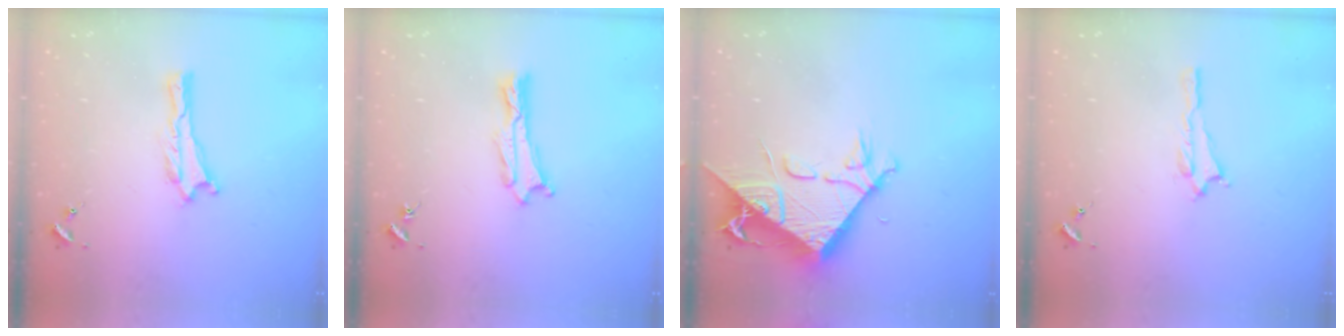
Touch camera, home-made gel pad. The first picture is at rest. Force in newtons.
{"total": 0.7, "press": 0.6, "slide": 0.2}
{"total": 9.7, "press": 9.7, "slide": 1.3}
{"total": 0.6, "press": 0.5, "slide": 0.2}